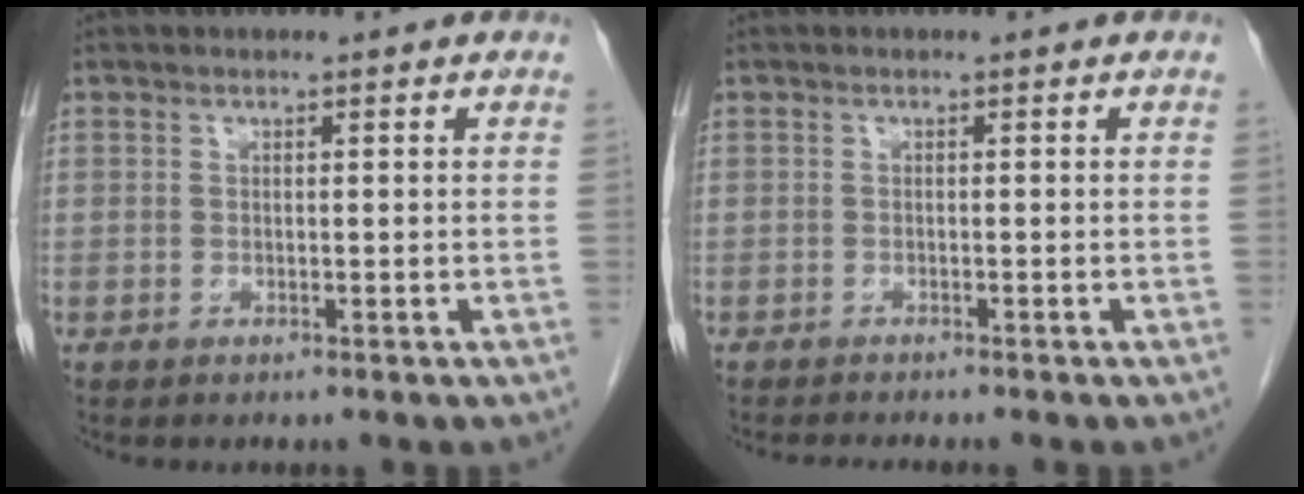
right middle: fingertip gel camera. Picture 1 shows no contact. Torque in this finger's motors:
{"motor_torque": [0.06, -0.04, 0.00, 0.00]}